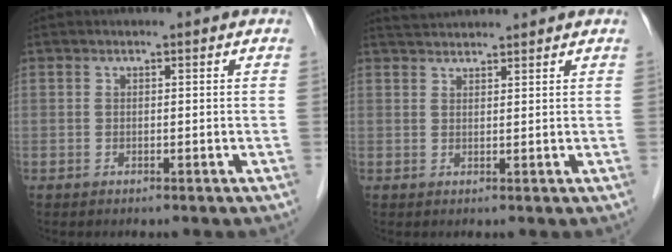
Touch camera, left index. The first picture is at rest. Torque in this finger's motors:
{"motor_torque": [-0.05, -0.15, 0.01, 0.00]}